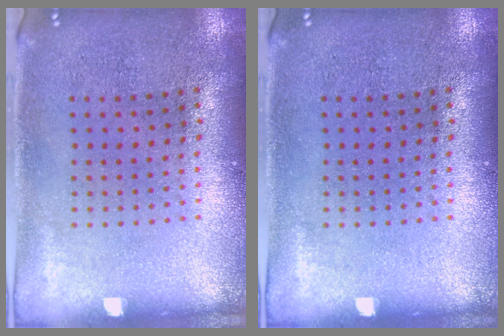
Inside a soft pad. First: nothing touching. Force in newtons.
{"total": 0.0}